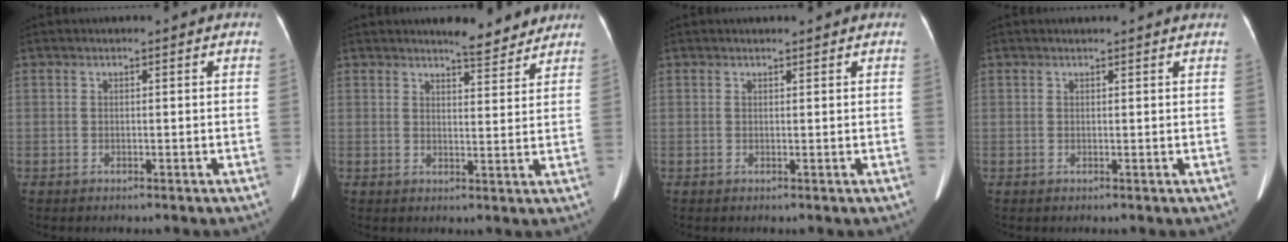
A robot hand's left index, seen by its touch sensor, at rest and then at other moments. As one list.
[{"total": 5.3, "force": [4.9, 1.0, 1.7], "torque": [-0.027, -0.004, 0.061]}, {"total": 1.3, "force": [1.2, 0.2, 0.5], "torque": [-0.010, 0.007, 0.018]}, {"total": 3.6, "force": [3.4, 0.0, 1.0], "torque": [-0.014, 0.013, 0.031]}]